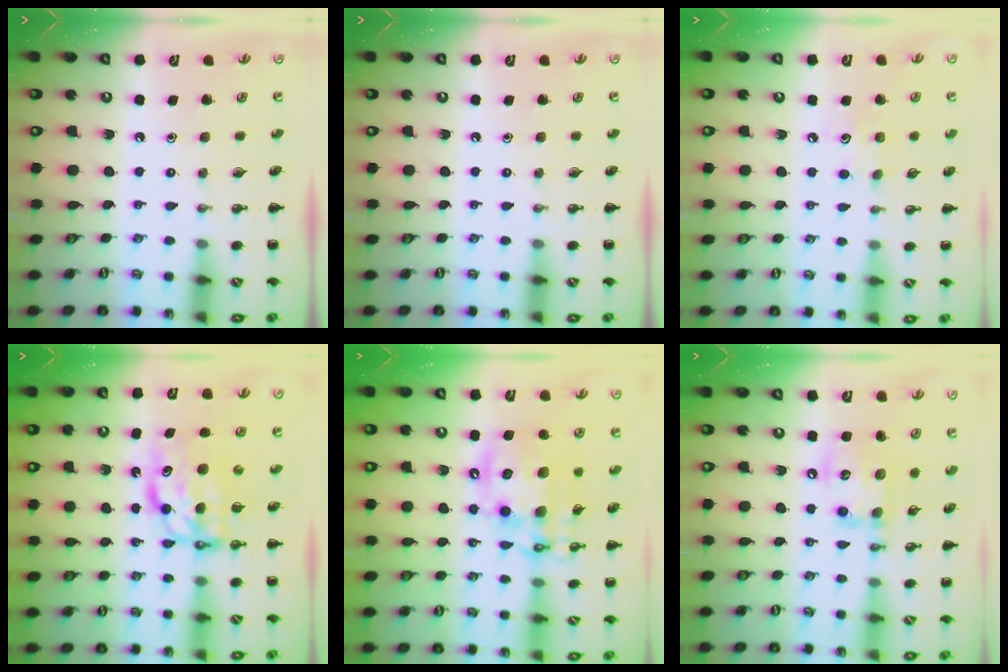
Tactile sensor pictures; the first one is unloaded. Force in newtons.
{"total": 0.0}
{"total": 4.6, "press": 4.5, "slide": 1.2}
{"total": 7.5, "press": 7.3, "slide": 1.4}
{"total": 16.2, "press": 15.8, "slide": 3.4}
{"total": 13.2, "press": 13.1, "slide": 1.3}